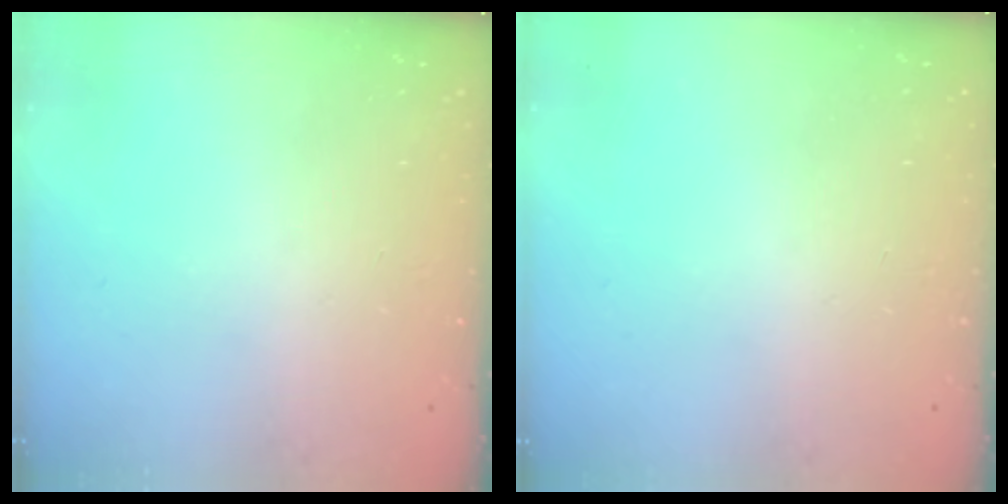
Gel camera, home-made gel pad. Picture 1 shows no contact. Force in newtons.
{"total": 0.0}